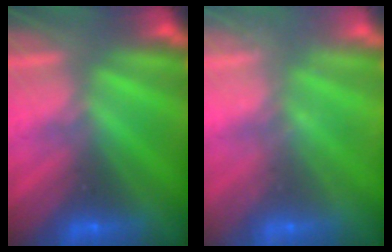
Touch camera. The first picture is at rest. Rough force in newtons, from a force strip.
{"total": 2.4}